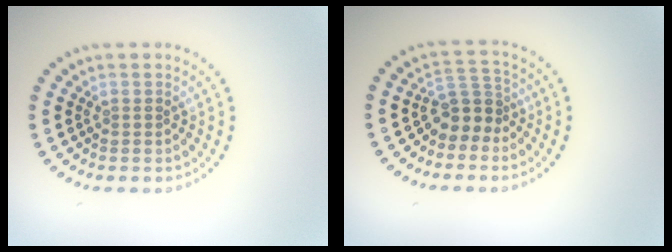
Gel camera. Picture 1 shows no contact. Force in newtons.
{"total": 2.8, "press": 2.3, "slide": 1.7}